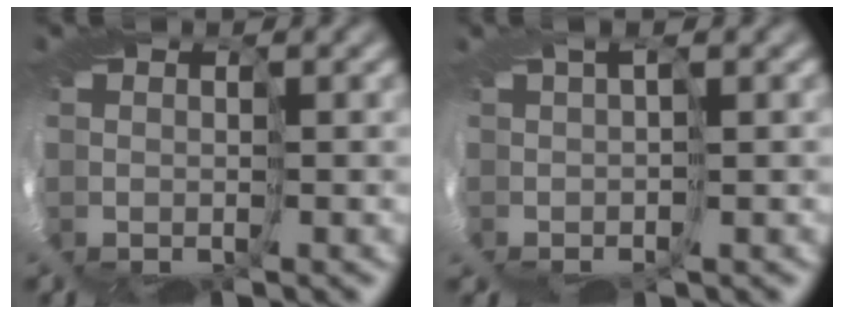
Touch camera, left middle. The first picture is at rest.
{"total": 2.6, "force": [0.1, -2.5, -0.9], "torque": [0.040, 0.009, -0.012]}